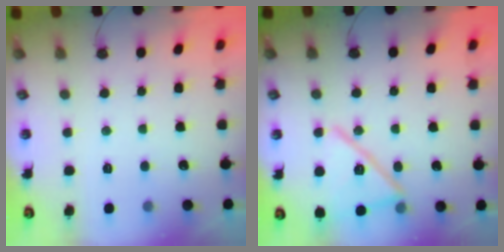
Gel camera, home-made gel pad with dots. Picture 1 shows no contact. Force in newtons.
{"total": 16.7, "press": 16.6, "slide": 2.1}